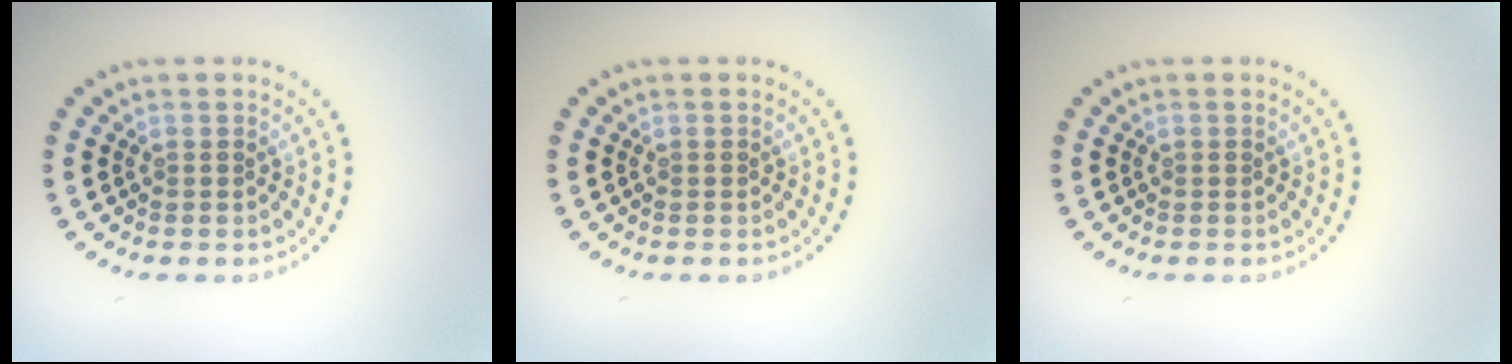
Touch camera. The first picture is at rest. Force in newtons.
{"total": 0.0}
{"total": 0.0}